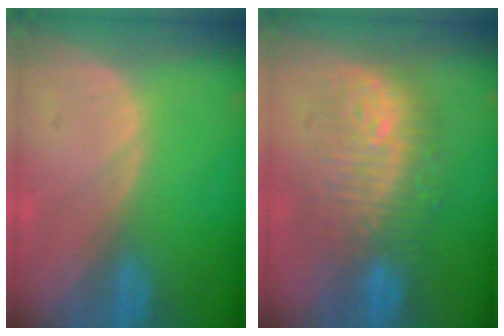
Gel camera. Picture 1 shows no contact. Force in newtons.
{"total": 9.7, "press": 9.6, "slide": 0.9}